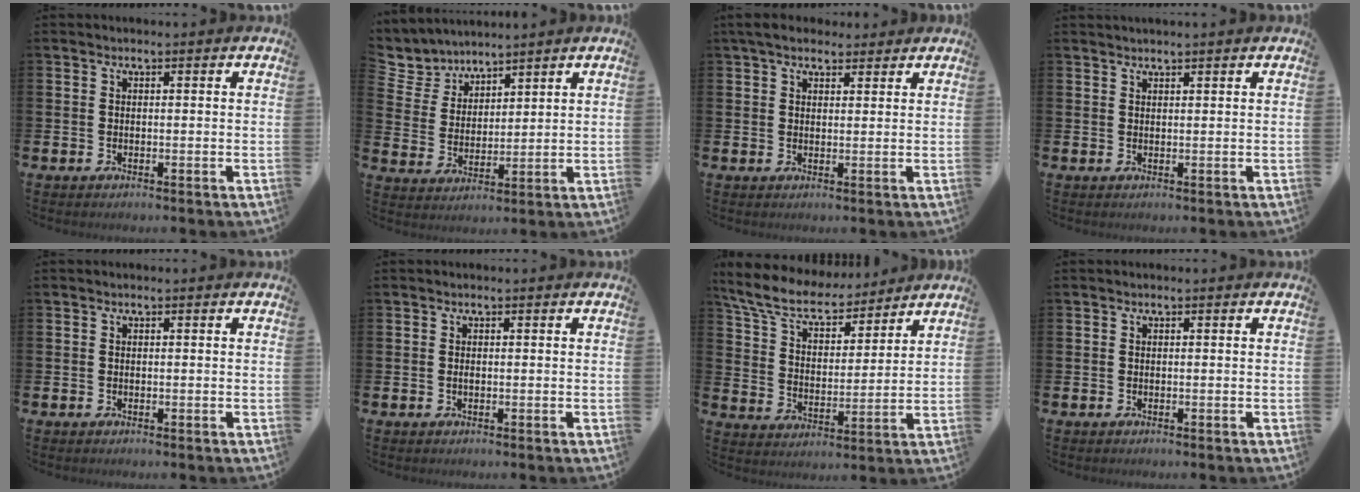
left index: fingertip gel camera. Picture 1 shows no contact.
{"total": 5.4, "force": [5.0, 2.1, -0.3], "torque": [-0.029, -0.030, 0.091]}
{"total": 4.5, "force": [3.8, 1.9, 1.5], "torque": [-0.031, -0.006, 0.069]}
{"total": 0.9, "force": [0.9, -0.1, 0.1], "torque": [0.000, 0.000, 0.016]}
{"total": 0.0}
{"total": 0.0}
{"total": 8.5, "force": [7.7, 2.6, 2.6], "torque": [-0.094, -0.047, 0.137]}
{"total": 0.0}